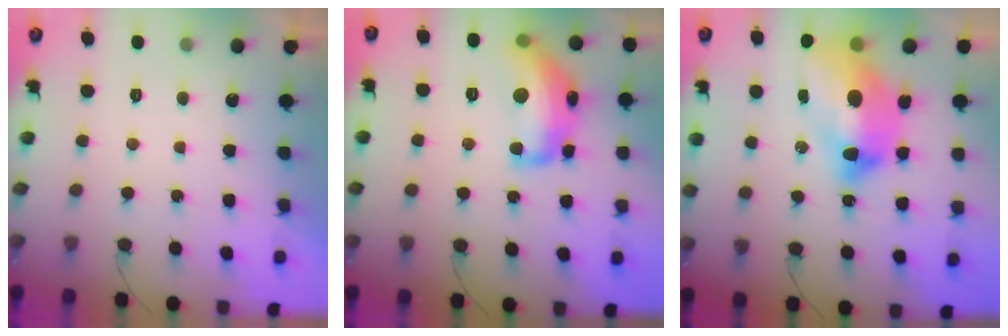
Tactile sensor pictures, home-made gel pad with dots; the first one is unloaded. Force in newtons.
{"total": 16.4, "press": 16.4, "slide": 1.0}
{"total": 19.2, "press": 19.1, "slide": 1.9}